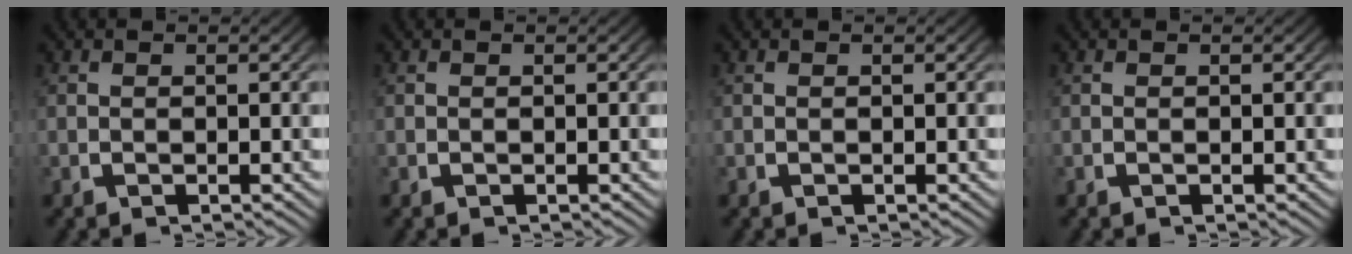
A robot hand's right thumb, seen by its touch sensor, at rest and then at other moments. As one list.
[{"total": 0.0}, {"total": 0.0}, {"total": 0.0}]